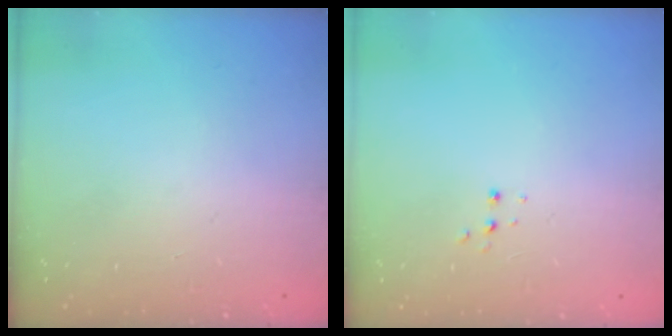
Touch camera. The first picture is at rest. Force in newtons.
{"total": 2.7, "press": 2.7, "slide": 0.5}